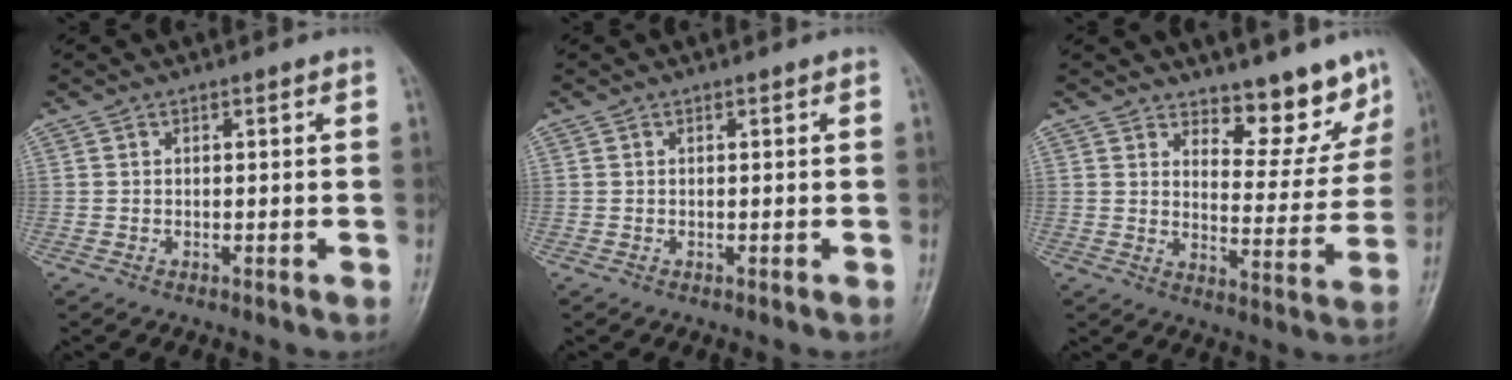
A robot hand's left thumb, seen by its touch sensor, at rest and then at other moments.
{"total": 0.0}
{"total": 9.8, "force": [8.1, 3.8, 3.9], "torque": [-0.012, -0.070, 0.117]}